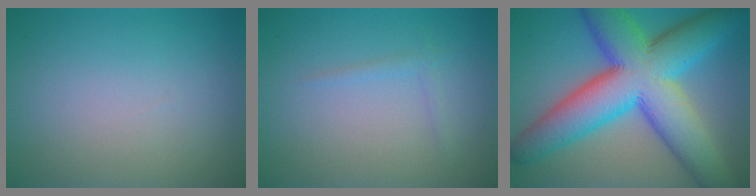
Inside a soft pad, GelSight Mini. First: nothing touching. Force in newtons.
{"total": 0.8, "press": 0.8, "slide": 0.0}
{"total": 14.3, "press": 14.3, "slide": 0.4}